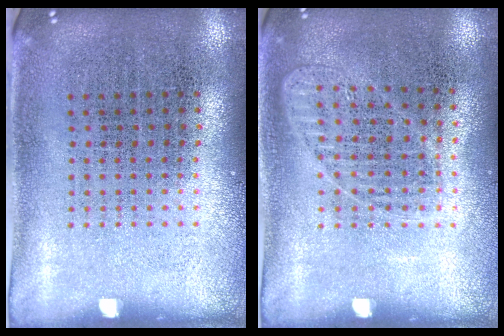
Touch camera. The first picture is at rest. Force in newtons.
{"total": 1.1, "press": 1.1, "slide": 0.2}